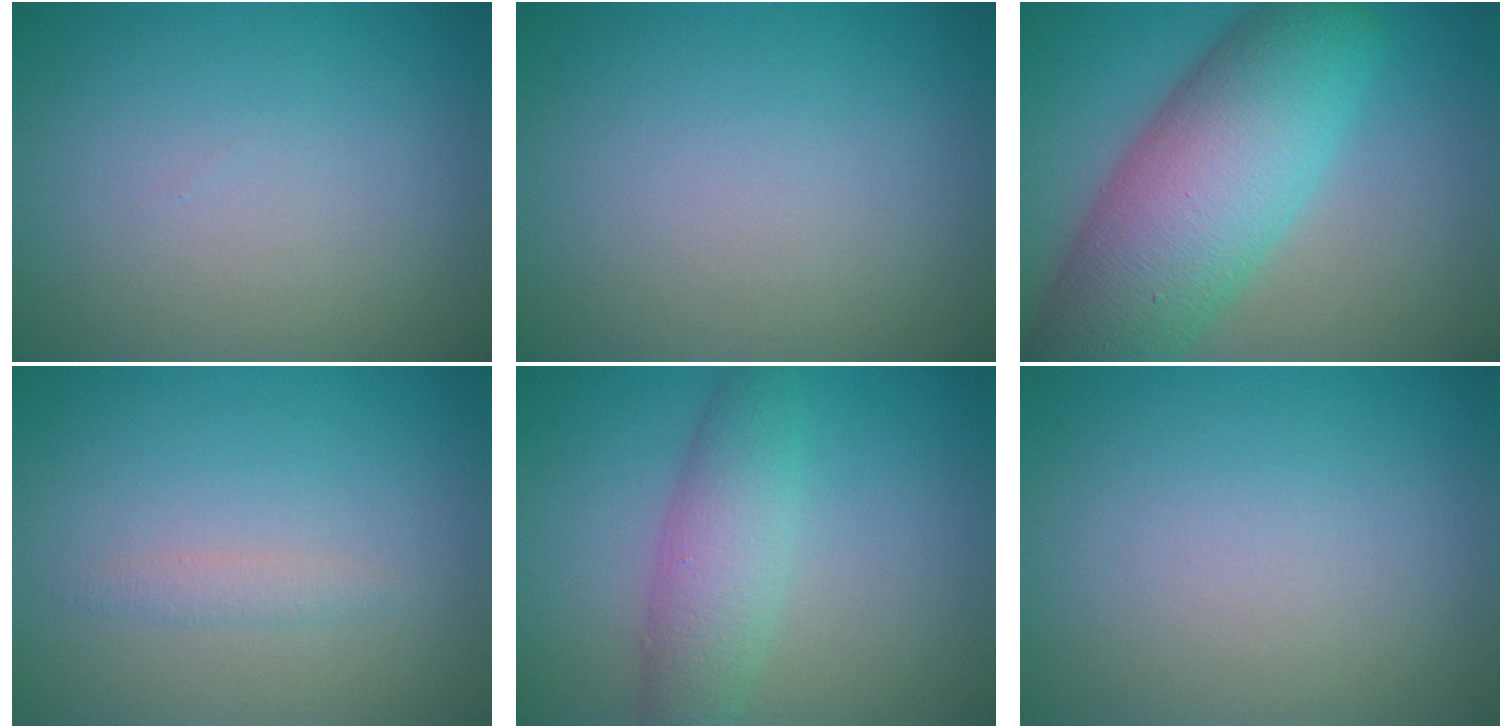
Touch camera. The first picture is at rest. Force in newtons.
{"total": 0.0}
{"total": 12.0, "press": 12.0, "slide": 0.5}
{"total": 1.0, "press": 1.0, "slide": 0.0}
{"total": 4.3, "press": 4.3, "slide": 0.1}
{"total": 0.0}